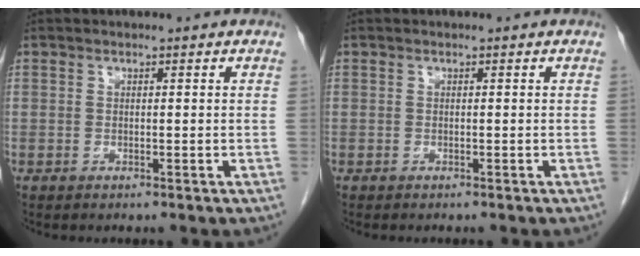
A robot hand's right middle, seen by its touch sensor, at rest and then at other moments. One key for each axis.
{"total": 1.1, "fx": -1.0, "fy": 0.1, "fz": 0.5, "tx": -0.013, "ty": -0.004, "tz": -0.011}